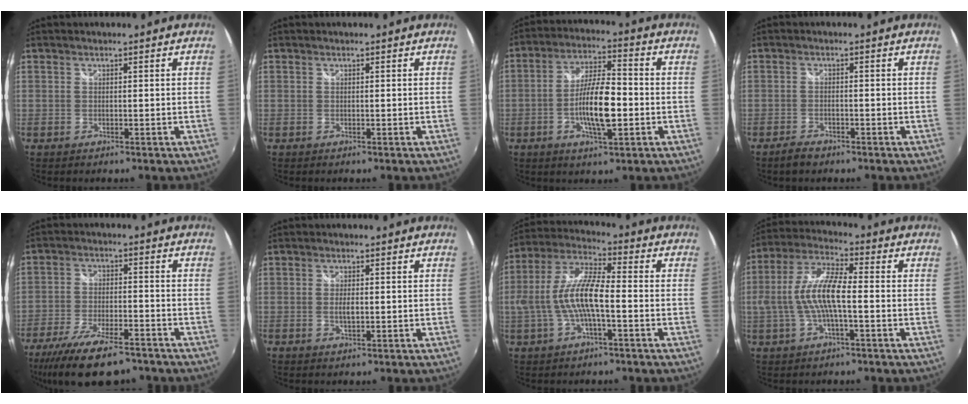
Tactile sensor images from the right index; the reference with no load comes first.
{"total": 0.0}
{"total": 10.6, "force": [-2.6, 3.0, 9.8], "torque": [-0.190, 0.003, -0.049]}
{"total": 3.1, "force": [-2.4, 1.2, 1.5], "torque": [-0.040, -0.004, -0.046]}
{"total": 15.8, "force": [-12.0, 4.9, 9.0], "torque": [-0.192, -0.035, -0.197]}
{"total": 2.1, "force": [-0.3, 0.8, 1.9], "torque": [-0.035, -0.002, -0.005]}
{"total": 11.8, "force": [-2.0, 2.9, 11.3], "torque": [-0.225, 0.005, -0.034]}
{"total": 11.2, "force": [-1.4, 2.6, 10.8], "torque": [-0.217, 0.006, -0.023]}